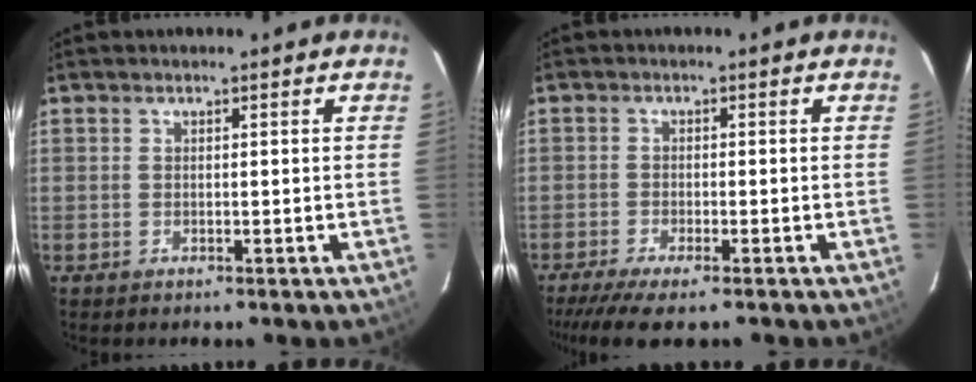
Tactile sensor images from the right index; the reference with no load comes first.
{"total": 7.3, "force": [-5.8, 1.0, 4.4], "torque": [-0.106, -0.027, -0.104]}